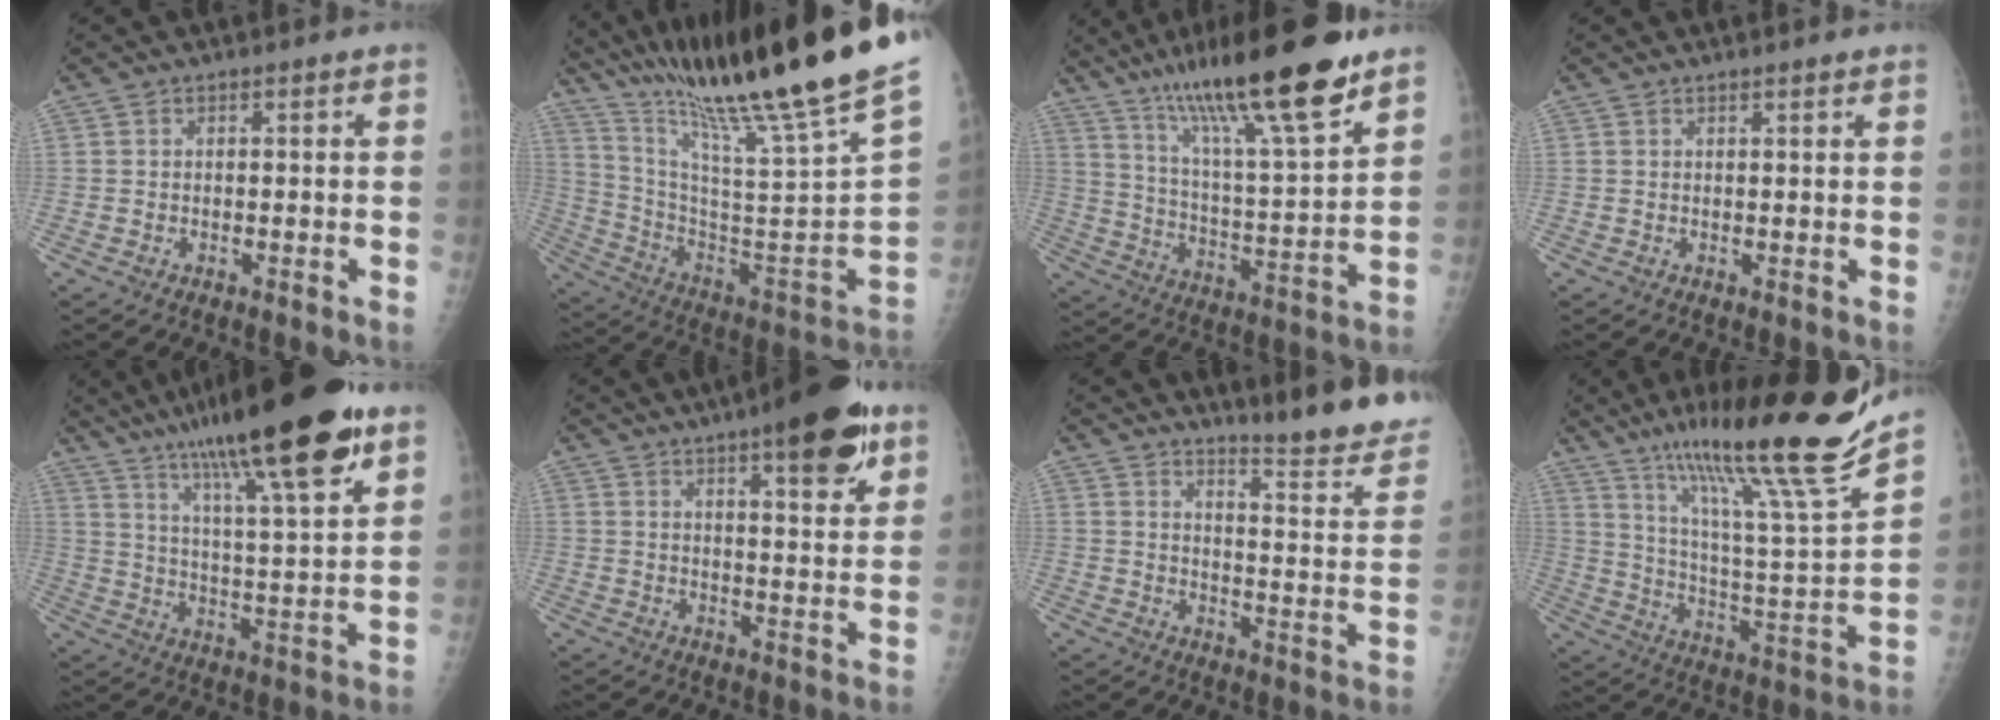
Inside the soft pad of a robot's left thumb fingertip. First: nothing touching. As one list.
[{"total": 36.8, "force": [27.7, 1.8, 24.1], "torque": [-0.365, -0.136, 0.427]}, {"total": 23.3, "force": [16.1, 3.4, 16.6], "torque": [-0.267, -0.061, 0.274]}, {"total": 1.9, "force": [1.7, 0.0, 0.9], "torque": [-0.004, -0.001, 0.024]}, {"total": 24.3, "force": [15.5, 3.9, 18.4], "torque": [-0.291, -0.042, 0.251]}, {"total": 14.5, "force": [8.7, 3.7, 11.0], "torque": [-0.129, -0.035, 0.119]}, {"total": 16.2, "force": [14.4, 1.1, 7.2], "torque": [-0.080, -0.144, 0.185]}, {"total": 25.6, "force": [19.2, 1.1, 17.0], "torque": [-0.252, -0.089, 0.317]}]